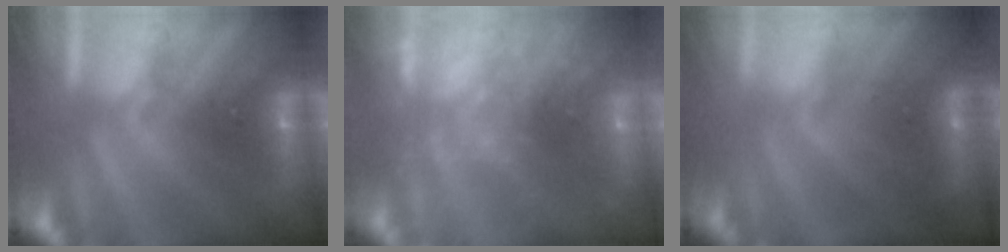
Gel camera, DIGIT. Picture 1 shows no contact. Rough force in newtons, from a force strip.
{"total": 7.2}
{"total": 2.5}